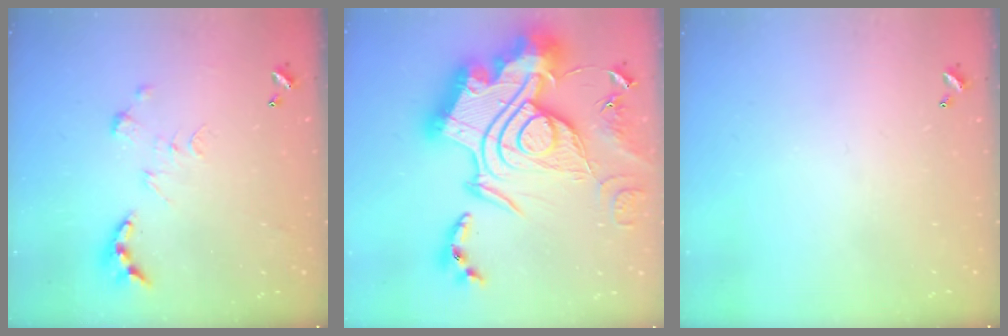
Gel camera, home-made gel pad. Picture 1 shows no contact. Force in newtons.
{"total": 0.6, "press": 0.6, "slide": 0.0}
{"total": 0.0}